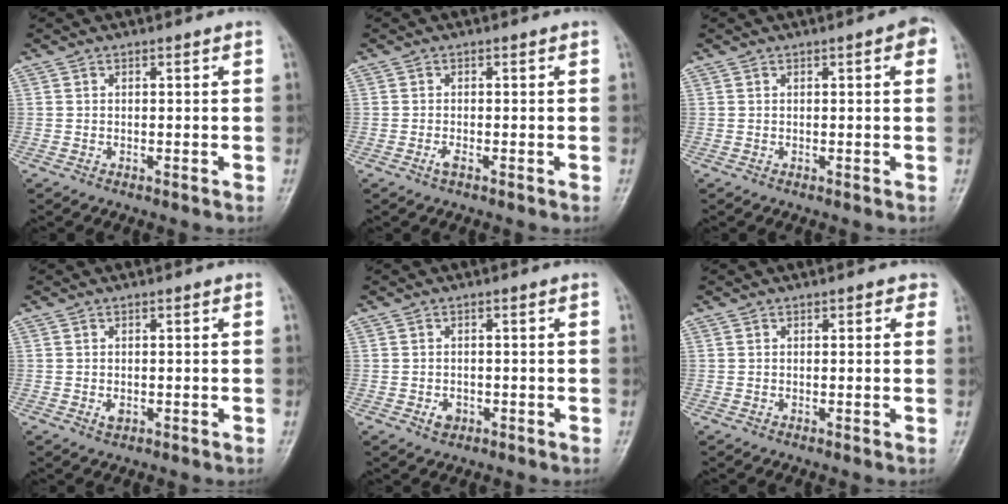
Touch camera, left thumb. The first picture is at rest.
{"total": 1.0, "force": [-0.7, 0.2, 0.7], "torque": [-0.021, -0.003, -0.014]}
{"total": 2.8, "force": [1.0, 0.9, 2.5], "torque": [-0.025, 0.003, 0.006]}
{"total": 1.1, "force": [-0.3, 0.8, 0.7], "torque": [-0.011, -0.002, -0.003]}
{"total": 1.9, "force": [-0.8, 1.5, 0.8], "torque": [-0.007, 0.002, -0.009]}
{"total": 1.7, "force": [0.9, 1.0, 1.0], "torque": [0.007, 0.001, 0.005]}